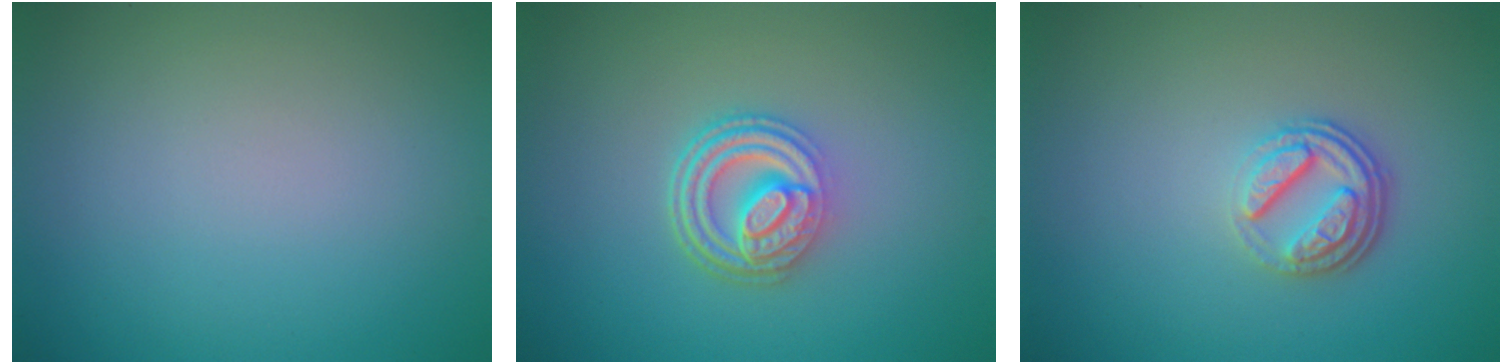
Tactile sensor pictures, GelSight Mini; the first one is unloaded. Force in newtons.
{"total": 4.9, "press": 3.6, "slide": 3.3}
{"total": 3.7, "press": 2.6, "slide": 2.6}